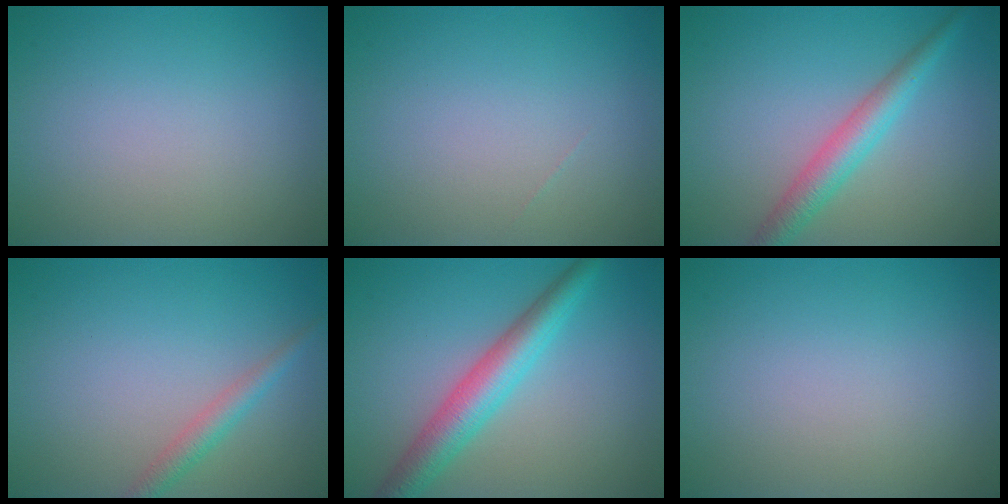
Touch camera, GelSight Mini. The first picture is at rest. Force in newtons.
{"total": 0.0}
{"total": 3.5, "press": 3.5, "slide": 0.1}
{"total": 2.0, "press": 2.0, "slide": 0.0}
{"total": 4.9, "press": 4.9, "slide": 0.1}
{"total": 0.0}